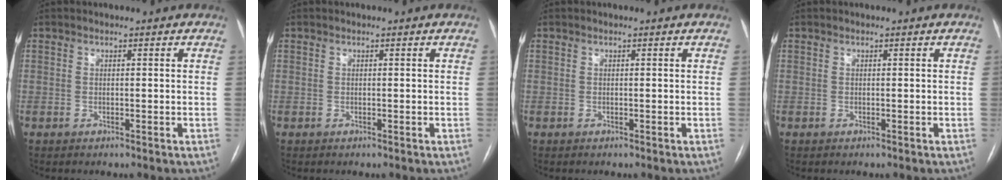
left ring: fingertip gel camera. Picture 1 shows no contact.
{"total": 0.0}
{"total": 0.0}
{"total": 0.0}